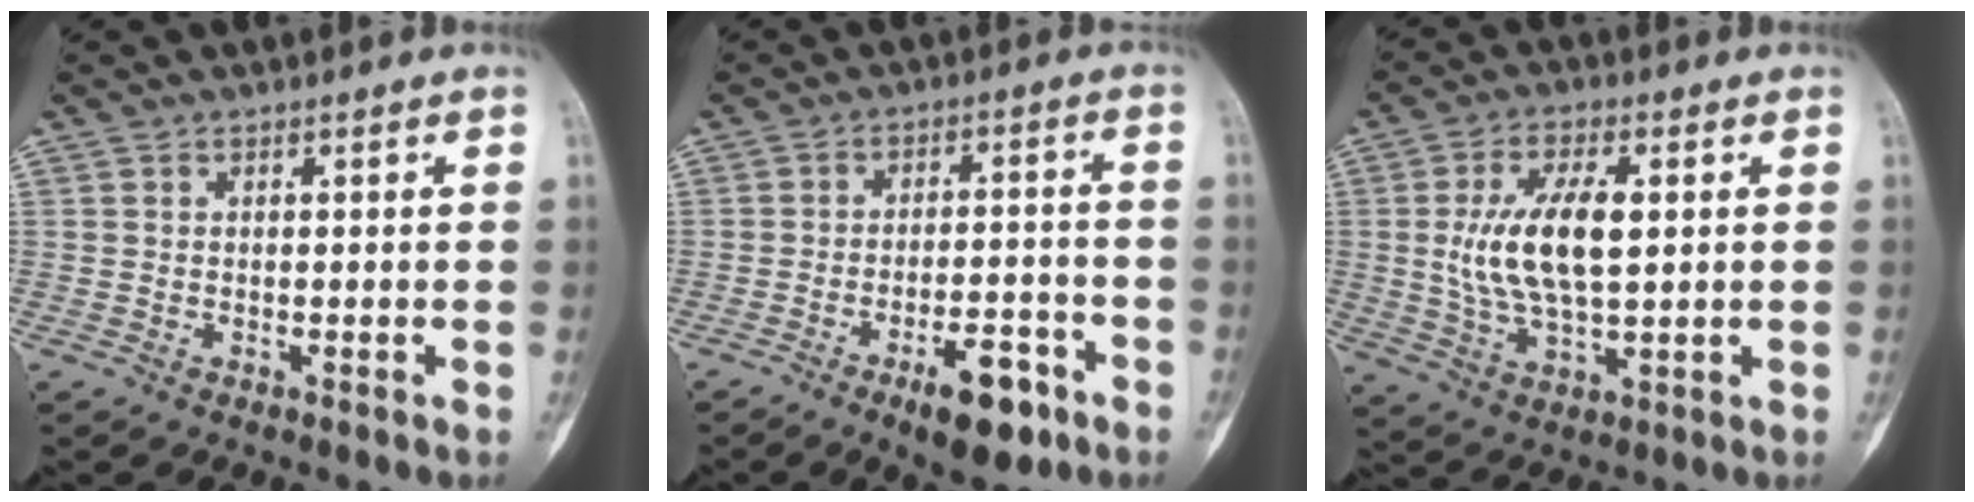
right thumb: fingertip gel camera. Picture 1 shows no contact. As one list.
[{"total": 9.8, "force": [-5.5, 3.8, 7.2], "torque": [-0.095, 0.032, -0.080]}, {"total": 13.0, "force": [1.6, 5.8, 11.5], "torque": [-0.218, -0.002, 0.033]}]